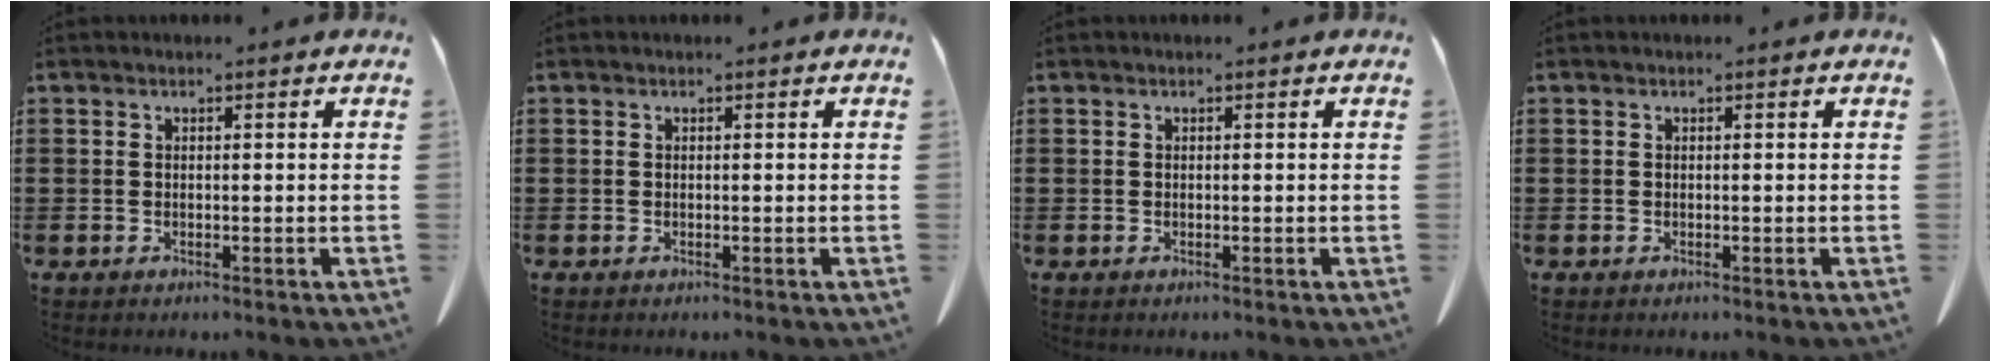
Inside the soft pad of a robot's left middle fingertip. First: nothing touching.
{"total": 0.0}
{"total": 0.0}
{"total": 0.0}